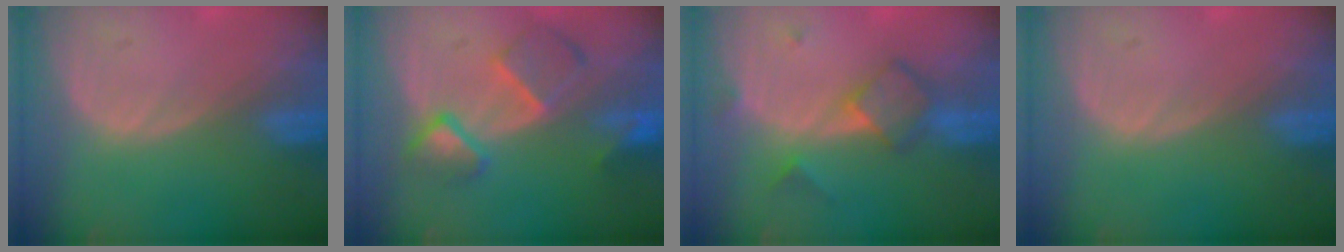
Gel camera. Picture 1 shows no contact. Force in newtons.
{"total": 7.6, "press": 6.7, "slide": 3.7}
{"total": 5.1, "press": 5.1, "slide": 0.6}
{"total": 0.0}